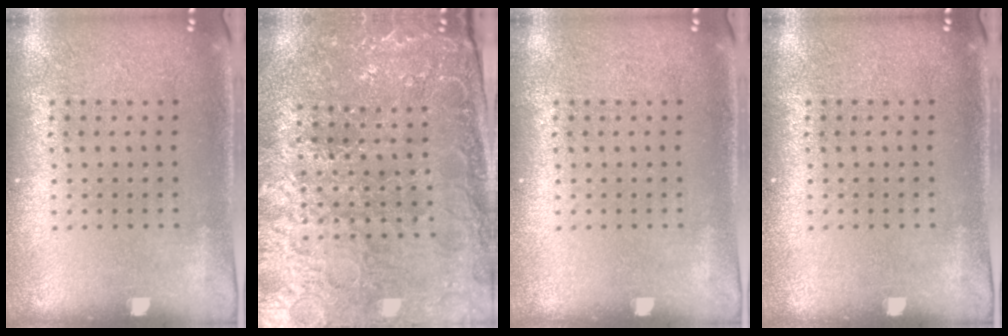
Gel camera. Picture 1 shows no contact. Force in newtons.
{"total": 3.3, "press": 3.3, "slide": 0.4}
{"total": 0.0}
{"total": 0.0}